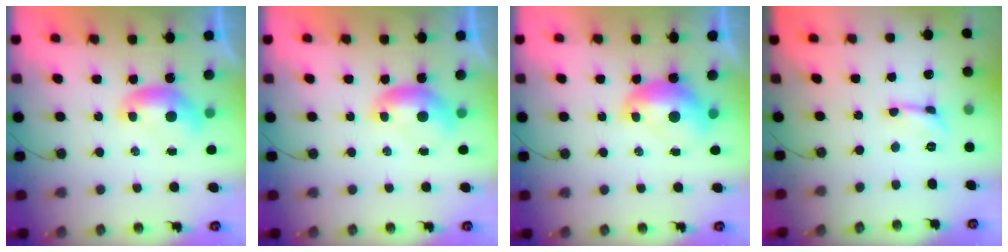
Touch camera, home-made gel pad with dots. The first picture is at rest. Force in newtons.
{"total": 0.0}
{"total": 2.6, "press": 2.5, "slide": 0.3}
{"total": 0.5, "press": 0.5, "slide": 0.1}